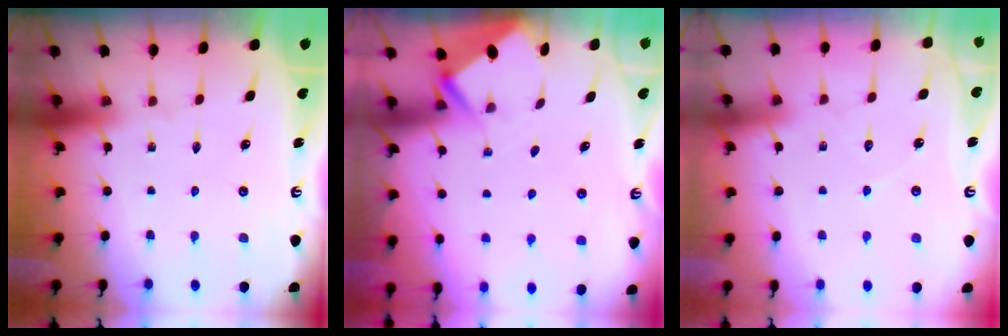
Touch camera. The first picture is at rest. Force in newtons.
{"total": 2.9, "press": 2.9, "slide": 0.1}
{"total": 5.8, "press": 5.8, "slide": 0.7}